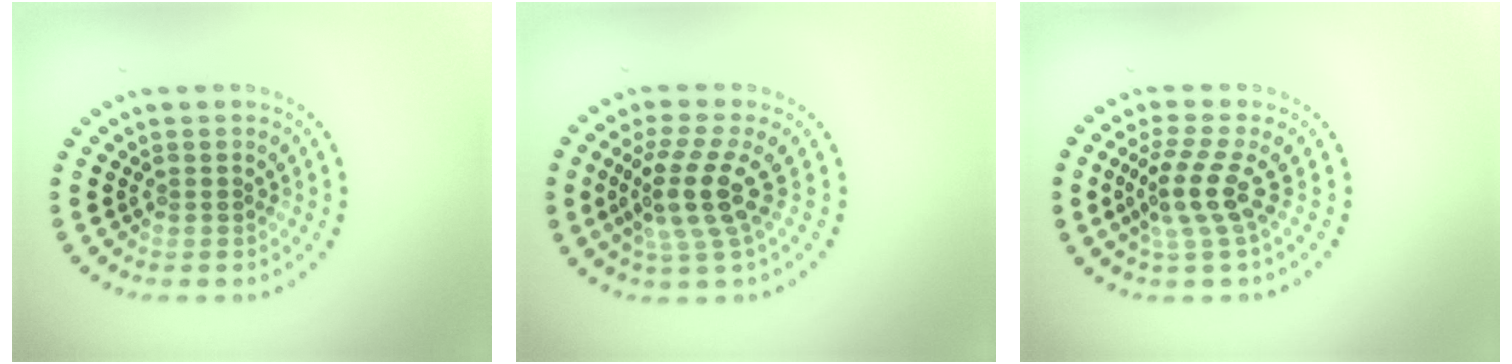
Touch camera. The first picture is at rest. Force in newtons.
{"total": 4.3, "press": 3.2, "slide": 2.9}
{"total": 3.4, "press": 2.6, "slide": 2.2}